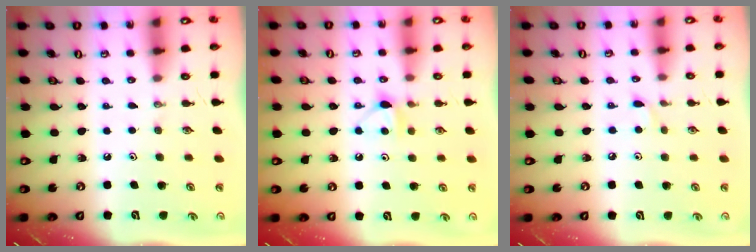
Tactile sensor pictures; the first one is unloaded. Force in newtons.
{"total": 4.9, "press": 4.8, "slide": 0.7}
{"total": 4.3, "press": 4.3, "slide": 0.5}